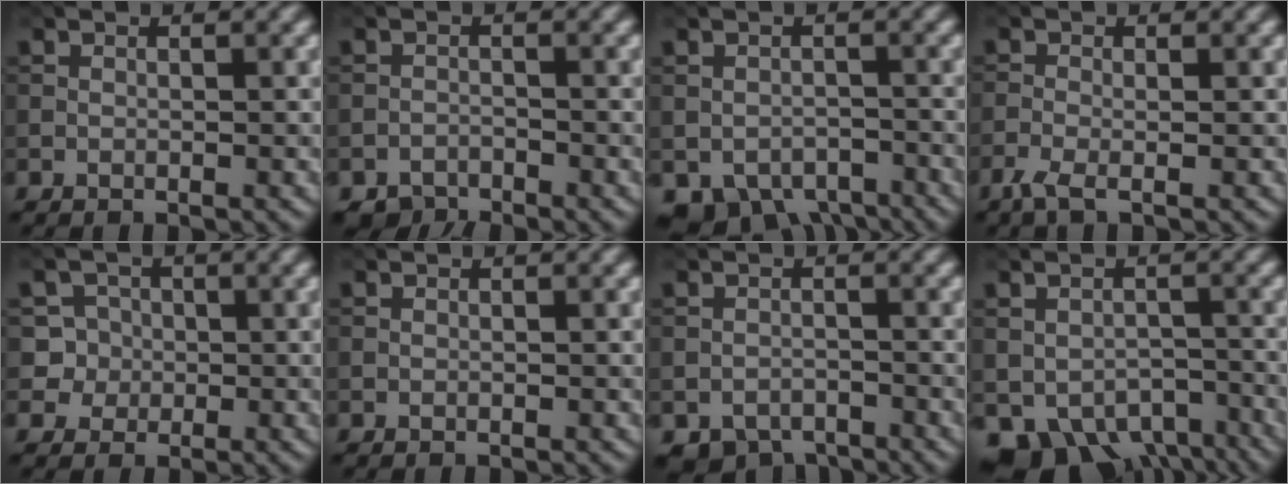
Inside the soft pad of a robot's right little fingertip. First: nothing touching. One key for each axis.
{"total": 2.1, "fx": -2.0, "fy": 0.6, "fz": 0.0, "tx": 0.003, "ty": -0.001, "tz": -0.040}
{"total": 5.2, "fx": -3.7, "fy": 3.1, "fz": 2.0, "tx": -0.024, "ty": -0.024, "tz": -0.053}
{"total": 1.9, "fx": -1.3, "fy": 0.5, "fz": 1.4, "tx": -0.037, "ty": -0.005, "tz": -0.033}
{"total": 4.0, "fx": 0.1, "fy": 3.9, "fz": 0.7, "tx": 0.002, "ty": 0.019, "tz": -0.001}
{"total": 0.0}
{"total": 3.1, "fx": -2.5, "fy": 1.6, "fz": 0.7, "tx": -0.002, "ty": -0.008, "tz": -0.044}
{"total": 7.9, "fx": -5.0, "fy": 5.1, "fz": 3.3, "tx": -0.057, "ty": -0.032, "tz": -0.064}